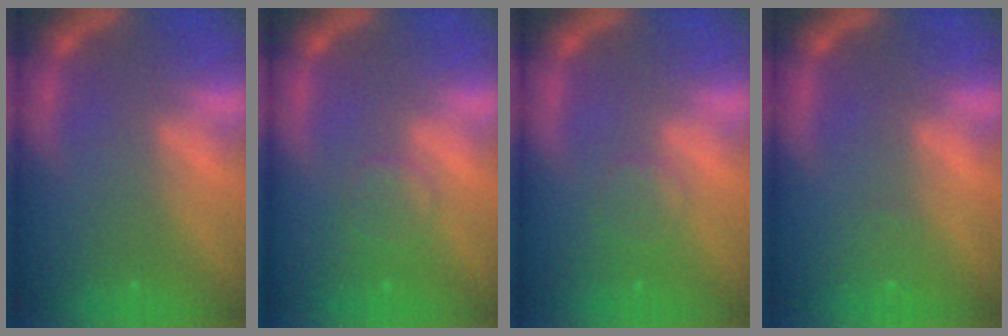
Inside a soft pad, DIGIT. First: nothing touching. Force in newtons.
{"total": 2.9}
{"total": 2.4}
{"total": 1.0}